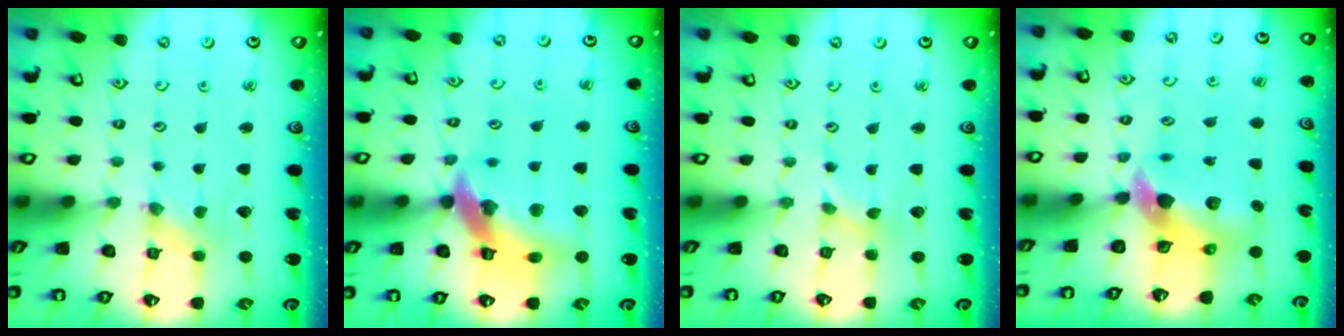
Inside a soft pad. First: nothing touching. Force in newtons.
{"total": 15.8, "press": 15.6, "slide": 2.0}
{"total": 0.7, "press": 0.7, "slide": 0.1}
{"total": 8.0, "press": 8.0, "slide": 1.1}